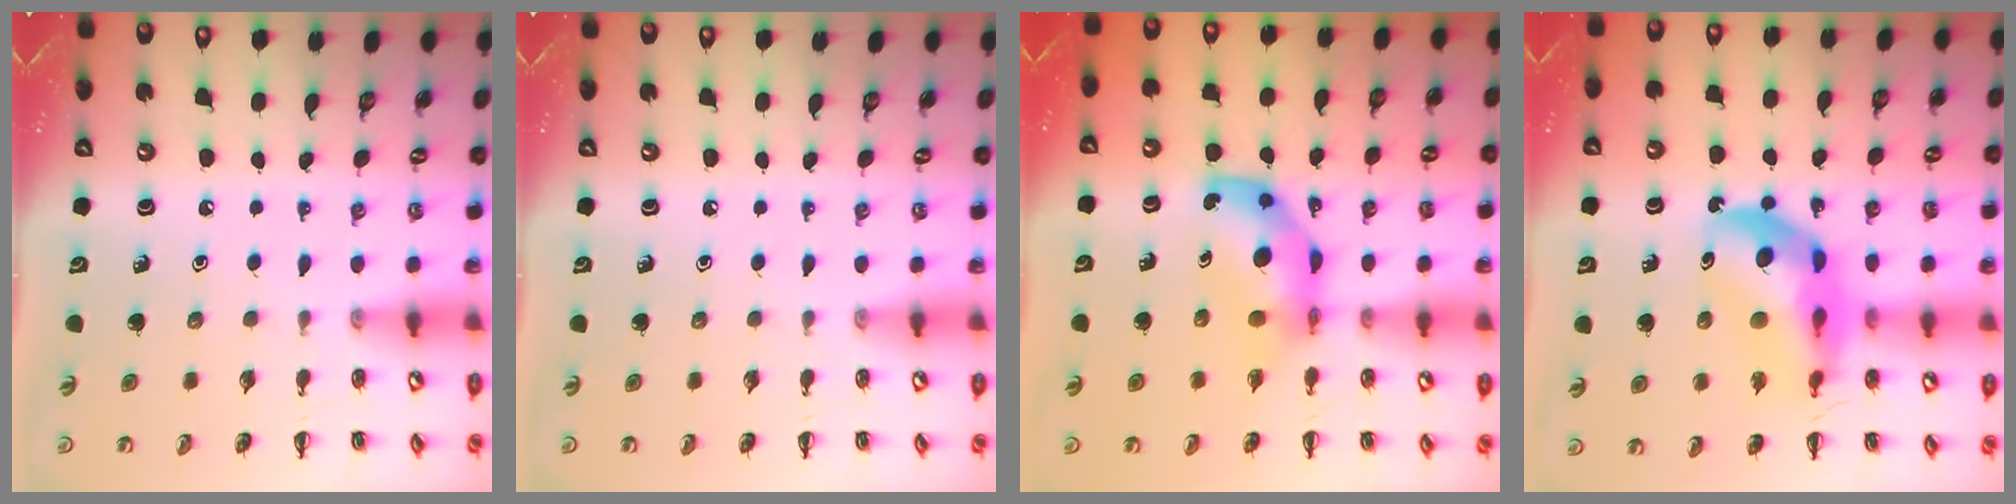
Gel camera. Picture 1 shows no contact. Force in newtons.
{"total": 0.0}
{"total": 7.4, "press": 7.3, "slide": 1.0}
{"total": 14.4, "press": 13.8, "slide": 4.1}